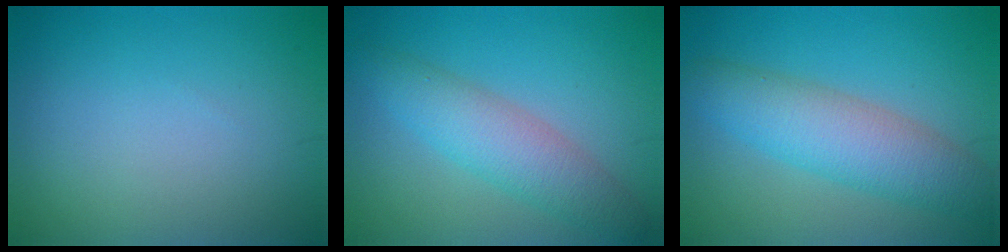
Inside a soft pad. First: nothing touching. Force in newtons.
{"total": 4.6, "press": 4.6, "slide": 0.1}
{"total": 6.0, "press": 6.0, "slide": 0.1}